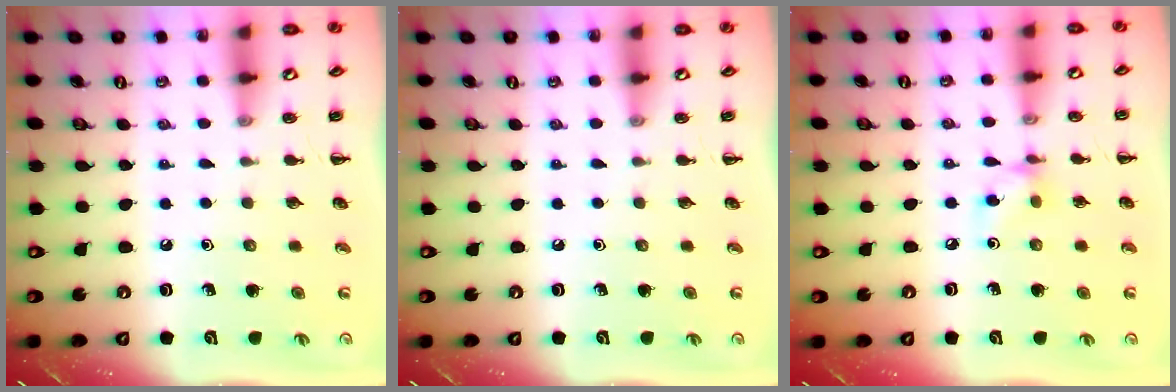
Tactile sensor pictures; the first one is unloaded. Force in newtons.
{"total": 0.0}
{"total": 5.3, "press": 5.2, "slide": 1.1}